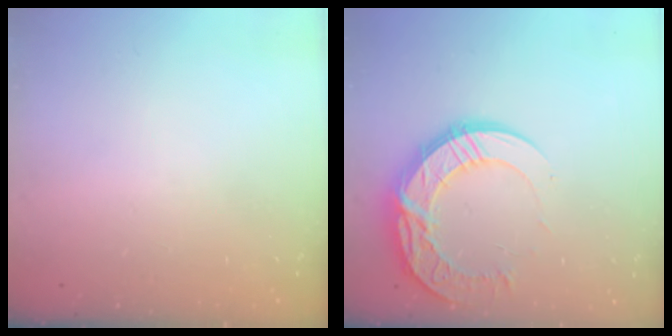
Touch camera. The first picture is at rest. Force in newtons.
{"total": 17.2, "press": 17.2, "slide": 0.7}